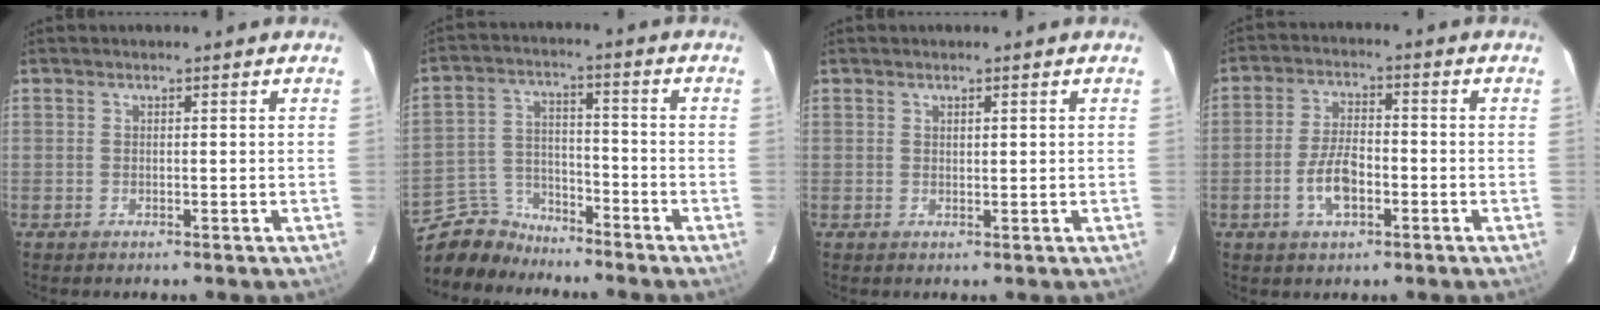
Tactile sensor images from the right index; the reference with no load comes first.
{"total": 7.9, "force": [-7.2, 3.4, 0.1], "torque": [-0.024, 0.030, -0.139]}
{"total": 0.8, "force": [0.6, 0.2, 0.6], "torque": [-0.009, 0.002, 0.011]}
{"total": 7.0, "force": [-2.6, 3.2, 5.7], "torque": [-0.116, 0.004, -0.045]}